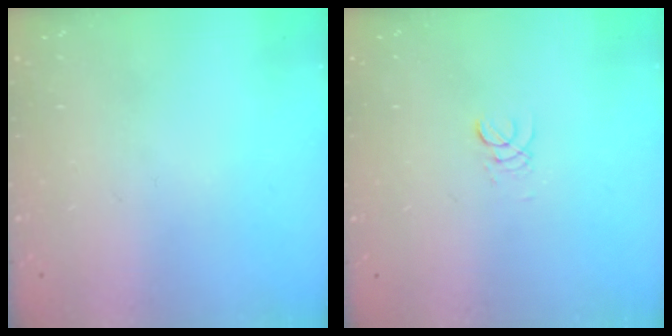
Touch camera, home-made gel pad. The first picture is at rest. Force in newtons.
{"total": 2.0, "press": 2.0, "slide": 0.2}